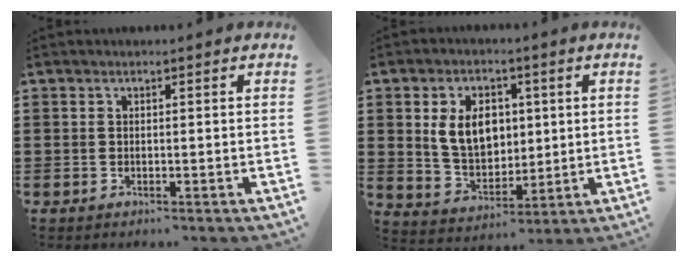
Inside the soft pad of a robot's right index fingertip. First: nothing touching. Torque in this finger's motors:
{"motor_torque": [0.73, -0.06, 0.36, 0.18]}